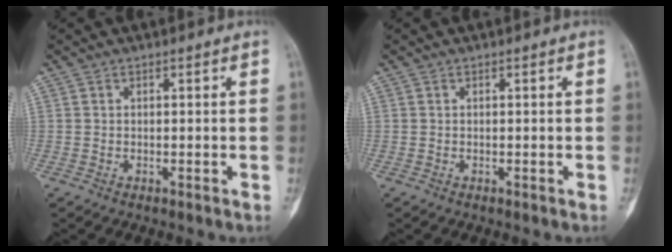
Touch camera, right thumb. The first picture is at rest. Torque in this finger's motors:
{"motor_torque": [1.52, 1.53, -0.04, 0.01, 0.00]}